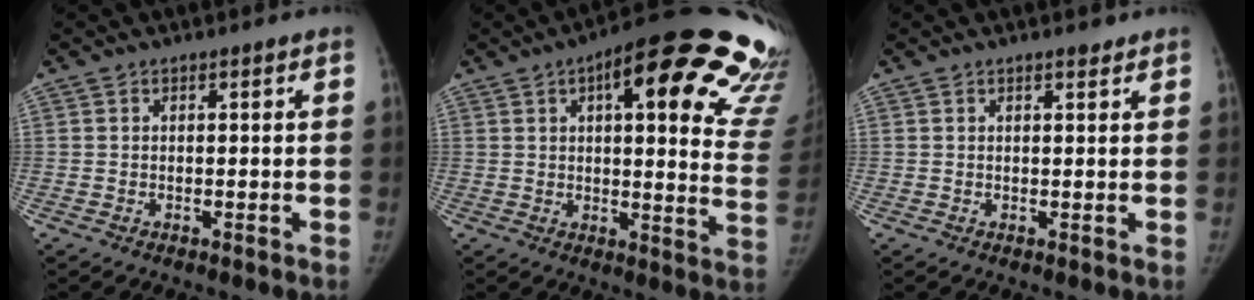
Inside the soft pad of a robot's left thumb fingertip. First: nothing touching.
{"total": 29.3, "force": [15.1, 8.9, 23.5], "torque": [-0.211, -0.021, 0.182]}
{"total": 1.6, "force": [1.2, 0.5, 0.8], "torque": [-0.008, -0.007, 0.018]}